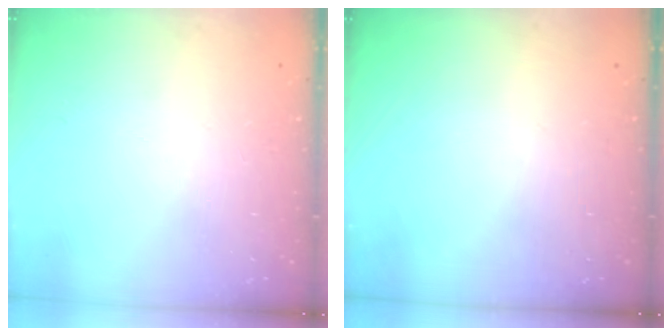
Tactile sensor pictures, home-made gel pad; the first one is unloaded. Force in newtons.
{"total": 0.0}